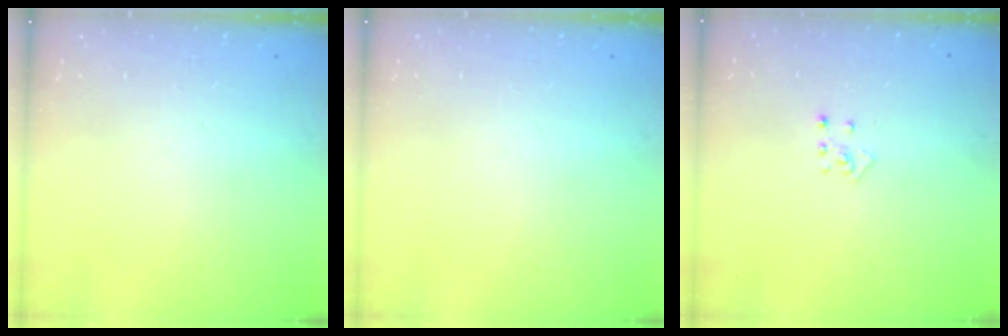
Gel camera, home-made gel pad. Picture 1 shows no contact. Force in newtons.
{"total": 0.0}
{"total": 3.9, "press": 3.9, "slide": 0.2}